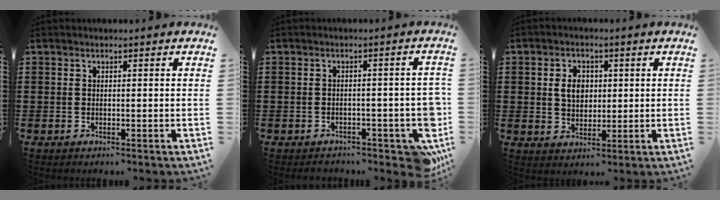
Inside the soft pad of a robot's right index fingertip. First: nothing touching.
{"total": 4.3, "force": [-2.8, 1.7, 2.7], "torque": [-0.044, 0.002, -0.050]}
{"total": 4.1, "force": [0.7, 3.0, 2.7], "torque": [-0.052, 0.009, 0.009]}